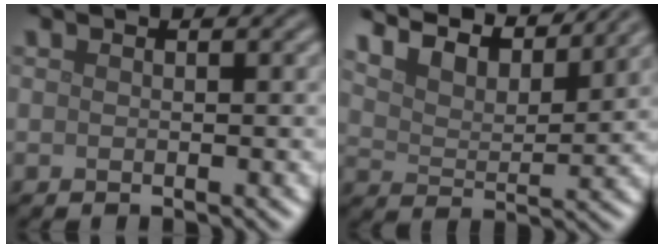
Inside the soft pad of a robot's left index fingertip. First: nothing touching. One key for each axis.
{"total": 10.1, "fx": 8.8, "fy": 2.7, "fz": 4.2, "tx": -0.090, "ty": 0.012, "tz": 0.126}